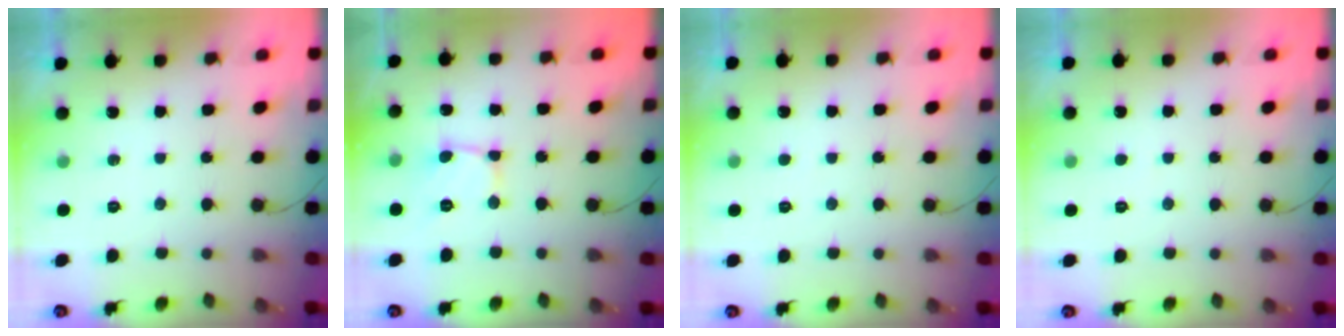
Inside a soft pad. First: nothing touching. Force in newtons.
{"total": 2.6, "press": 2.6, "slide": 0.2}
{"total": 2.5, "press": 2.4, "slide": 0.3}
{"total": 2.7, "press": 2.7, "slide": 0.3}